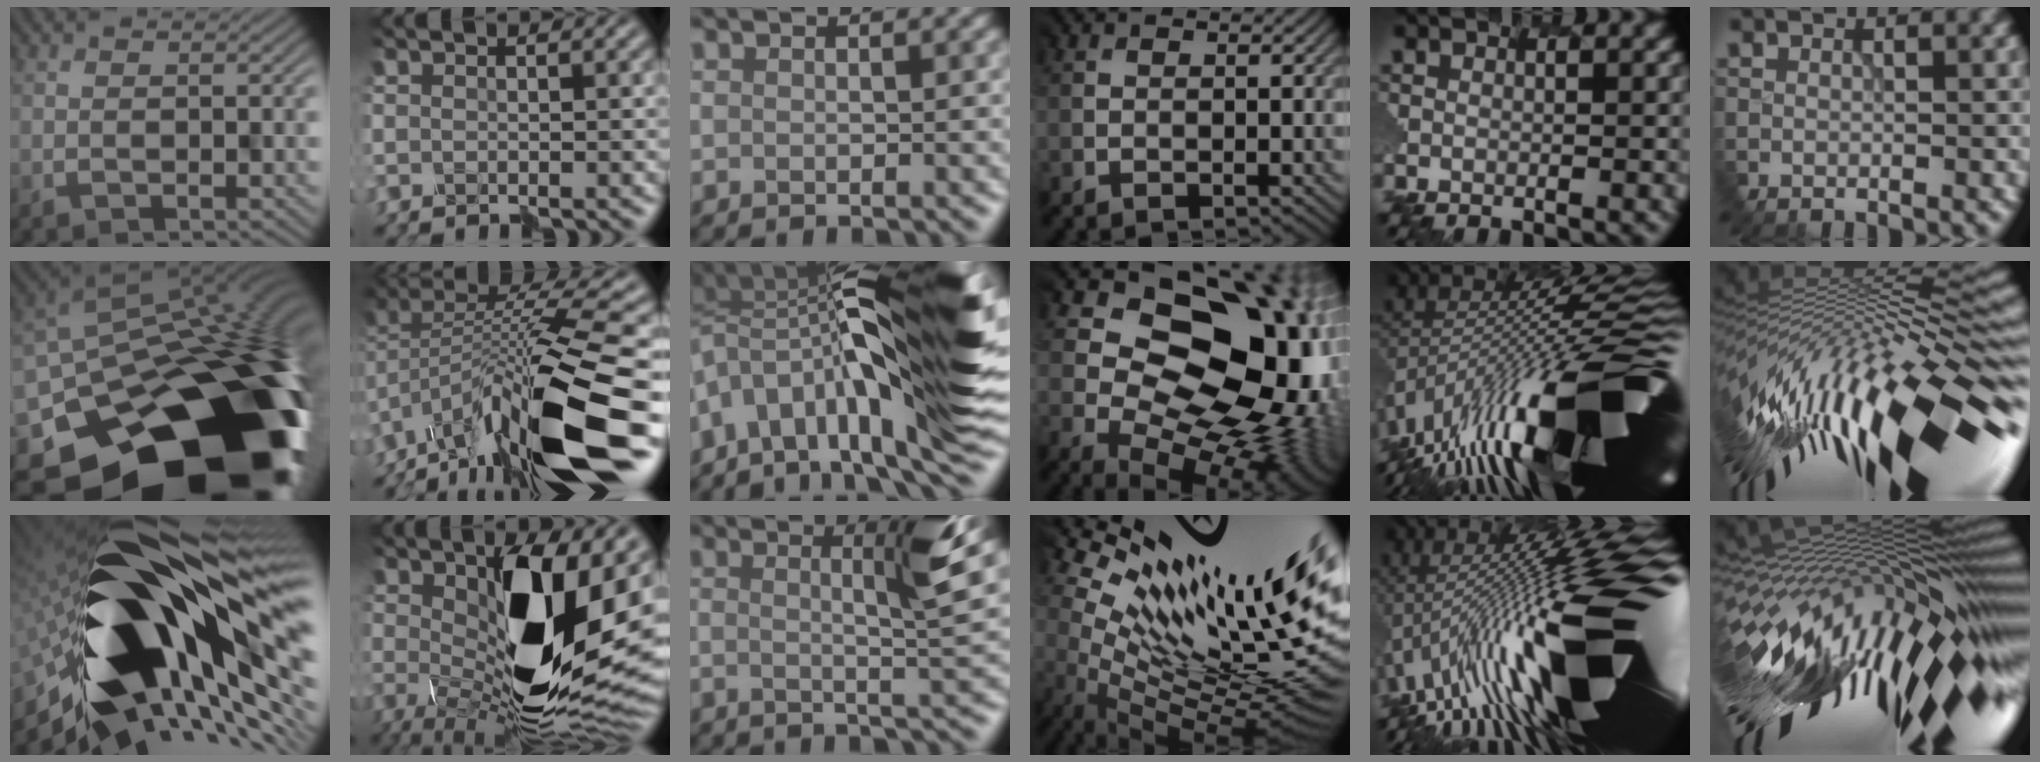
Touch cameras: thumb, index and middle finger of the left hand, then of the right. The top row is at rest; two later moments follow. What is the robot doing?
{"motion": "disassemble", "object": "hinged tin"}